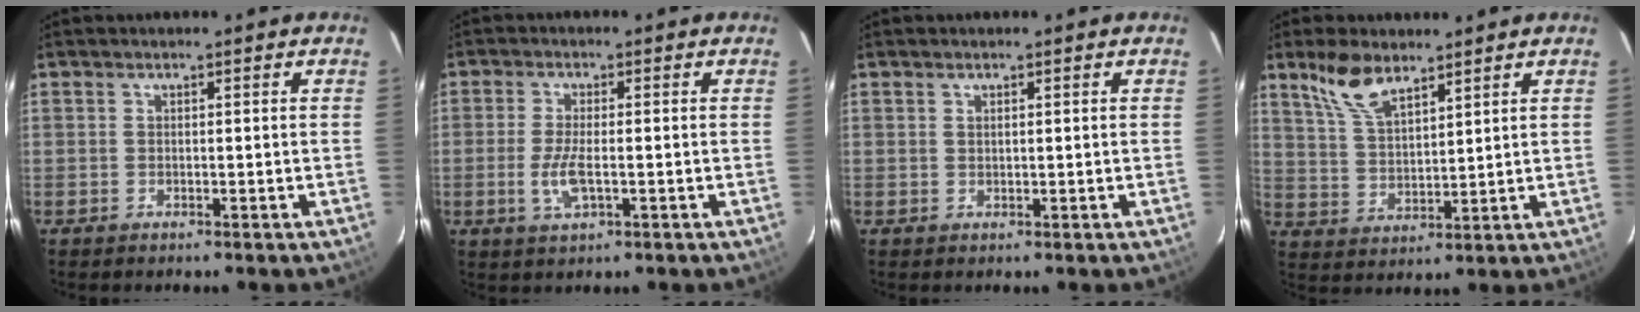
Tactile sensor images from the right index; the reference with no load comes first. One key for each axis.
{"total": 5.3, "fx": -1.4, "fy": 1.7, "fz": 4.9, "tx": -0.104, "ty": -0.008, "tz": -0.026}
{"total": 0.6, "fx": 0.4, "fy": 0.2, "fz": 0.4, "tx": -0.007, "ty": 0.002, "tz": 0.008}
{"total": 8.7, "fx": 6.2, "fy": 3.4, "fz": 5.0, "tx": -0.098, "ty": 0.013, "tz": 0.131}